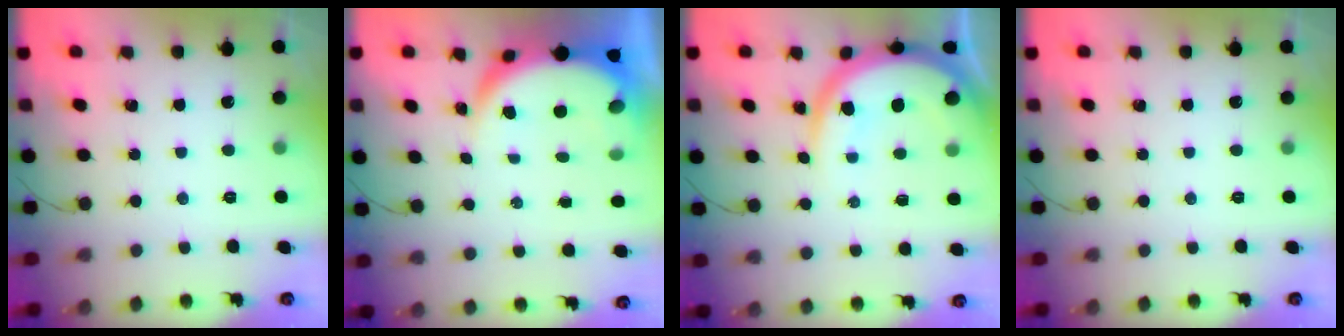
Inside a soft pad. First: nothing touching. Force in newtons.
{"total": 7.8, "press": 7.7, "slide": 1.0}
{"total": 13.2, "press": 13.2, "slide": 1.4}
{"total": 0.0}